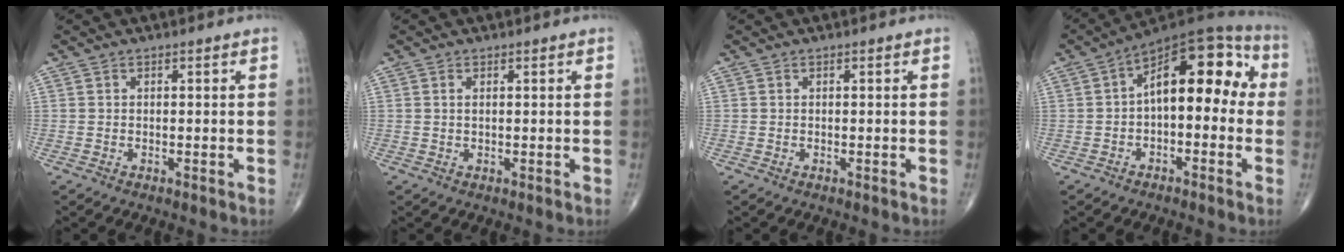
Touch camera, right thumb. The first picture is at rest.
{"total": 0.8, "force": [0.3, 0.3, 0.6], "torque": [-0.017, 0.003, 0.006]}
{"total": 0.0}
{"total": 15.4, "force": [1.0, 8.0, 13.1], "torque": [-0.156, 0.049, 0.003]}